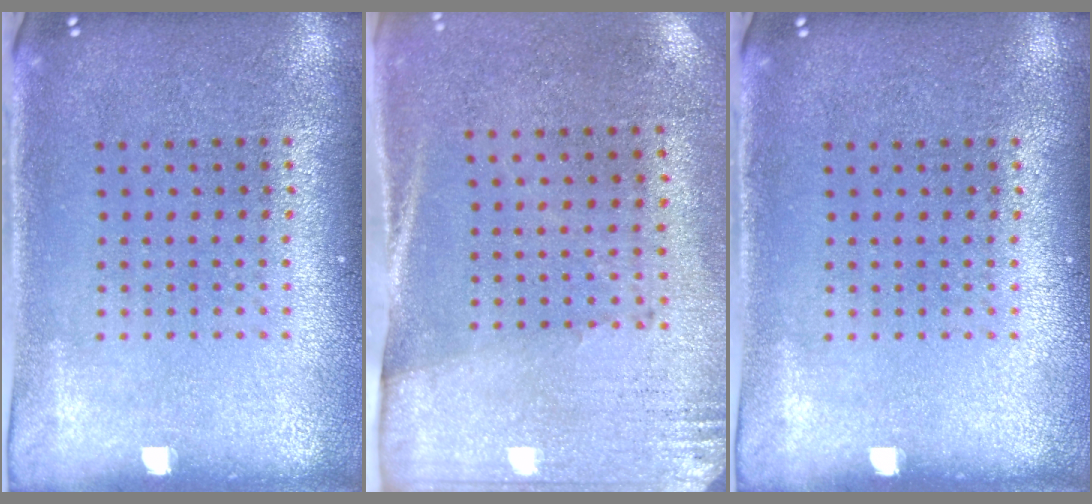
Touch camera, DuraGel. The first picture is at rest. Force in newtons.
{"total": 2.7, "press": 2.4, "slide": 1.3}
{"total": 0.0}